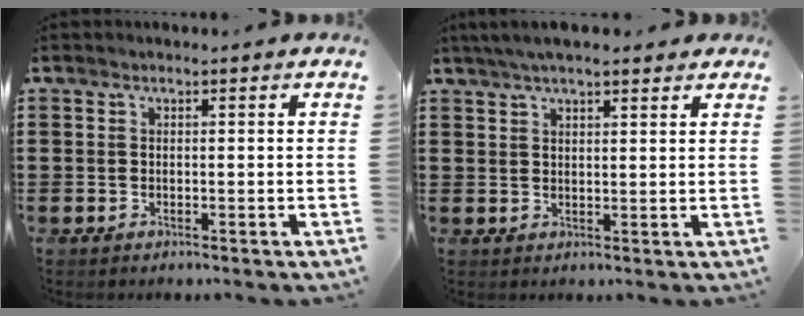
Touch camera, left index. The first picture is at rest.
{"total": 4.2, "force": [3.4, 0.8, 2.3], "torque": [-0.052, 0.004, 0.062]}